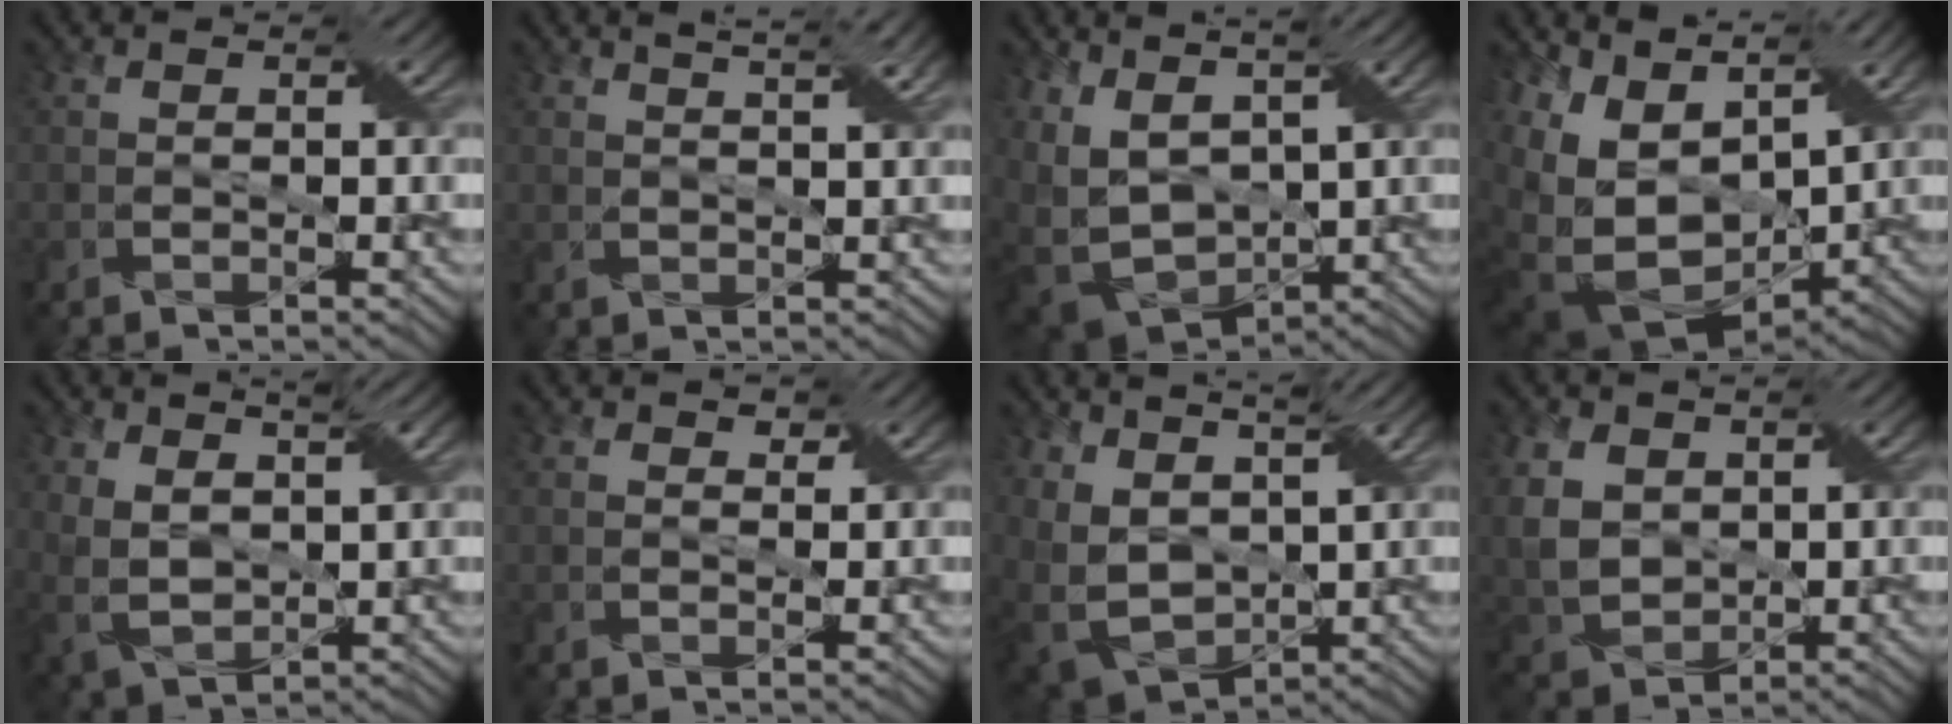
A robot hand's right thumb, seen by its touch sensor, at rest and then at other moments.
{"total": 4.0, "force": [2.7, 0.8, 2.8], "torque": [-0.040, 0.010, 0.027]}
{"total": 9.8, "force": [1.4, 5.8, 7.8], "torque": [-0.211, -0.005, 0.041]}
{"total": 16.3, "force": [1.8, 11.2, 11.7], "torque": [-0.264, -0.007, 0.068]}
{"total": 6.2, "force": [2.7, 3.2, 4.7], "torque": [-0.117, -0.003, 0.050]}
{"total": 1.0, "force": [0.8, 0.6, 0.3], "torque": [-0.007, -0.001, 0.014]}
{"total": 9.3, "force": [3.4, 5.8, 6.4], "torque": [-0.176, -0.007, 0.069]}
{"total": 8.0, "force": [2.3, 5.9, 4.9], "torque": [-0.146, 0.002, 0.049]}